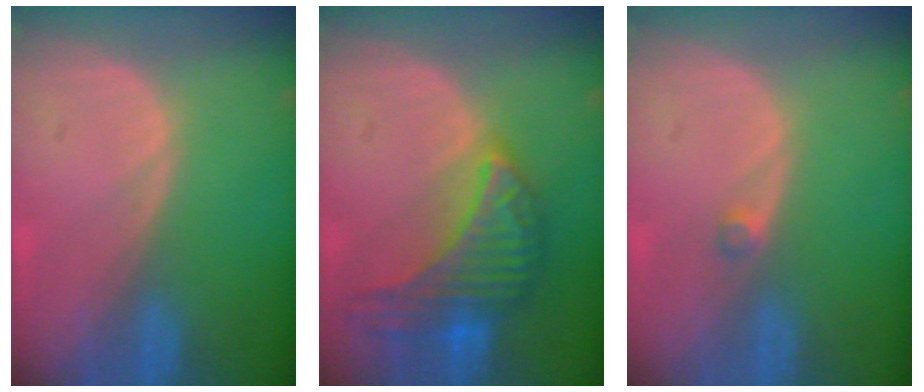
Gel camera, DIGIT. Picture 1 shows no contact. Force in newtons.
{"total": 9.1, "press": 9.1, "slide": 0.5}
{"total": 1.1, "press": 1.0, "slide": 0.6}